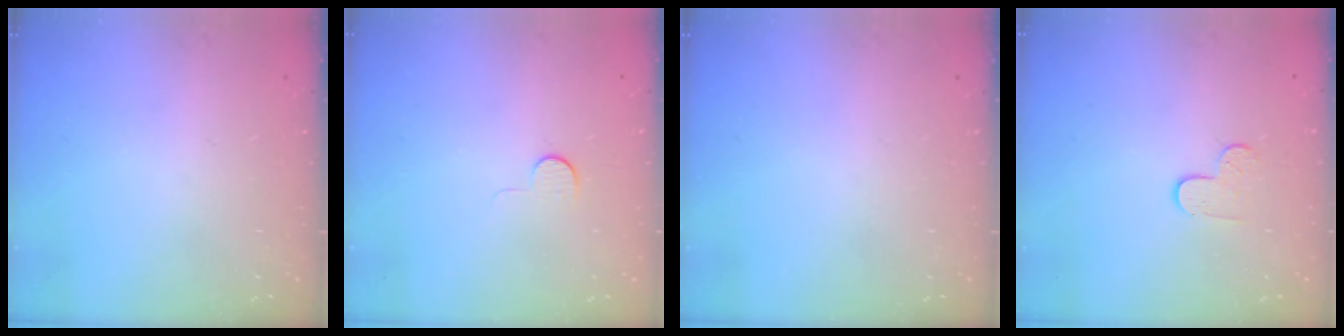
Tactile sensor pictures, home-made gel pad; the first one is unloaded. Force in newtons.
{"total": 5.0, "press": 5.0, "slide": 0.5}
{"total": 0.0}
{"total": 4.3, "press": 4.3, "slide": 0.4}